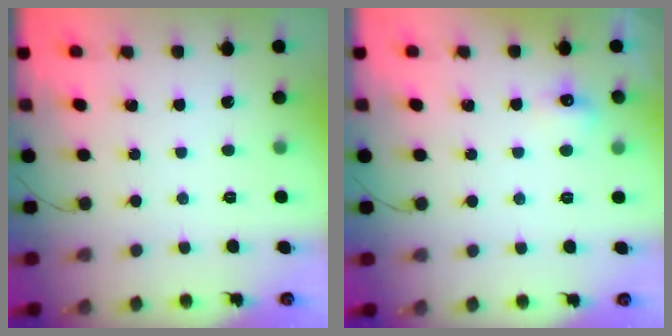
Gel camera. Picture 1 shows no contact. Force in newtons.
{"total": 4.9, "press": 4.7, "slide": 1.3}